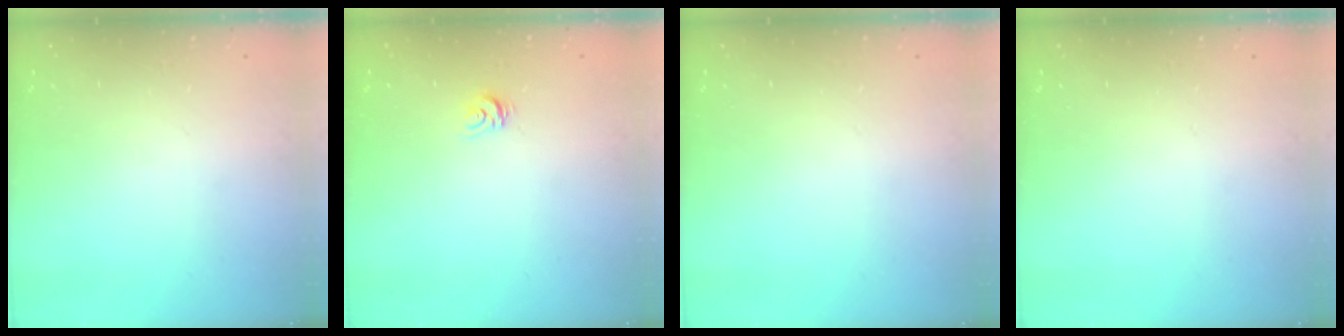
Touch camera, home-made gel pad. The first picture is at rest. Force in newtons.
{"total": 4.0, "press": 4.0, "slide": 0.2}
{"total": 0.0}
{"total": 0.0}